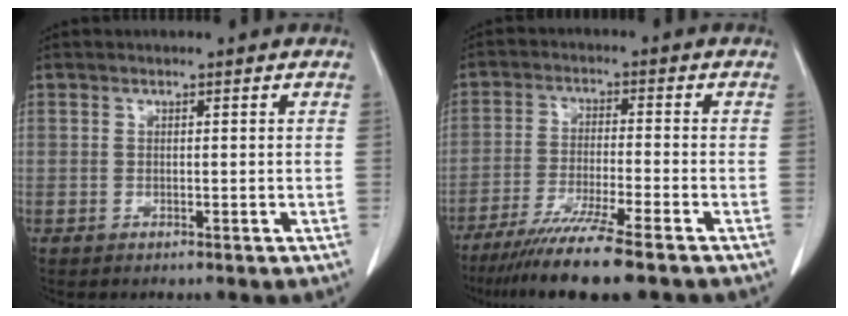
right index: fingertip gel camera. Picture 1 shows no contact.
{"total": 11.4, "force": [-8.8, -0.7, 7.2], "torque": [-0.115, -0.035, -0.144]}